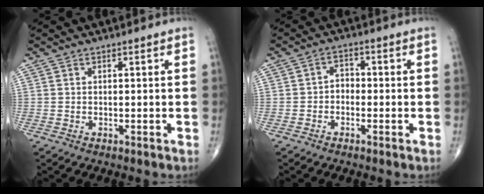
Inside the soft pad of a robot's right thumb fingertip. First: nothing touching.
{"total": 2.8, "force": [-0.9, 2.2, 1.5], "torque": [-0.008, 0.016, -0.027]}